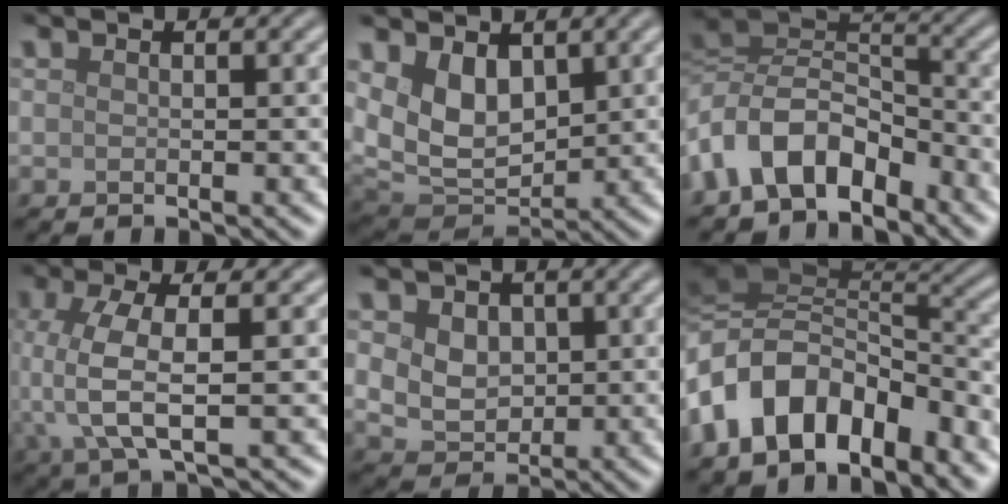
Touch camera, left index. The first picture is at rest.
{"total": 6.0, "force": [1.9, 4.0, 4.0], "torque": [-0.080, -0.018, 0.039]}
{"total": 9.0, "force": [-4.5, 5.5, 5.4], "torque": [-0.093, 0.010, -0.102]}
{"total": 5.6, "force": [-0.4, 1.9, 5.2], "torque": [-0.121, 0.001, -0.008]}
{"total": 4.6, "force": [1.2, 3.6, 2.6], "torque": [-0.050, 0.005, 0.012]}
{"total": 11.6, "force": [-5.0, 7.1, 7.8], "torque": [-0.142, 0.015, -0.092]}